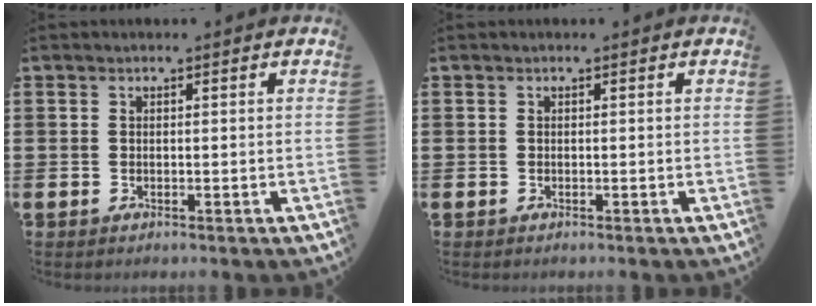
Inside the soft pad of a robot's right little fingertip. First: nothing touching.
{"total": 0.0}